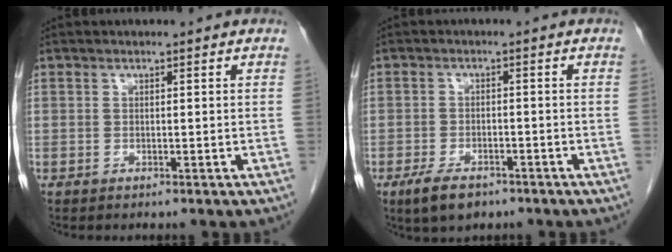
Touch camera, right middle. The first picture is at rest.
{"total": 5.2, "force": [-3.5, 2.4, 3.0], "torque": [-0.061, -0.005, -0.053]}